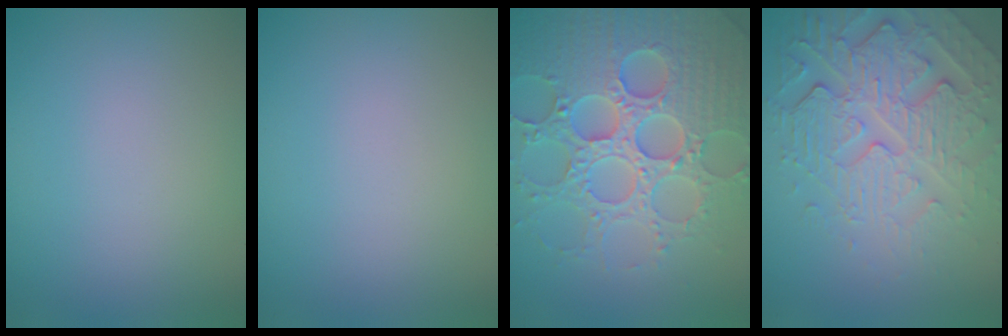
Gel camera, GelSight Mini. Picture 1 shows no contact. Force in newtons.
{"total": 0.0}
{"total": 8.0, "press": 7.8, "slide": 1.7}
{"total": 6.7, "press": 5.0, "slide": 4.5}